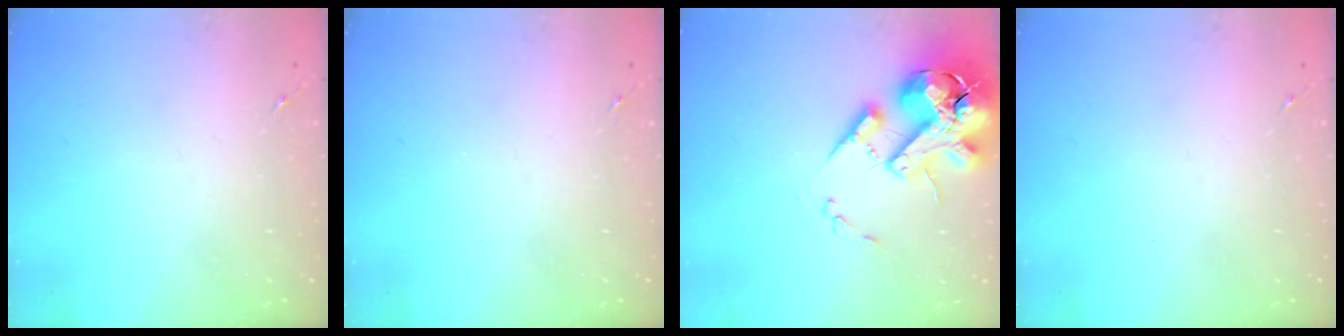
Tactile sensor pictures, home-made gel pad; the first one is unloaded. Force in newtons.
{"total": 0.0}
{"total": 18.6, "press": 18.4, "slide": 3.1}
{"total": 0.0}